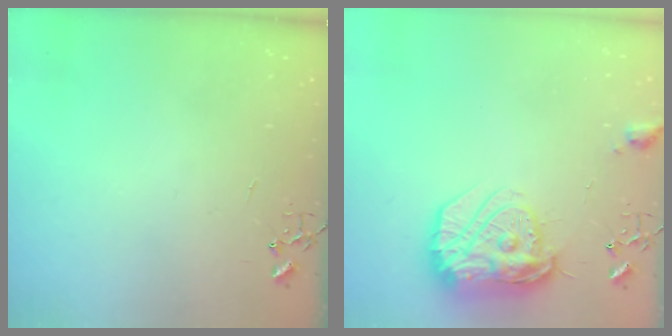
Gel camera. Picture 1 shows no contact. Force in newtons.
{"total": 18.2, "press": 18.2, "slide": 1.5}